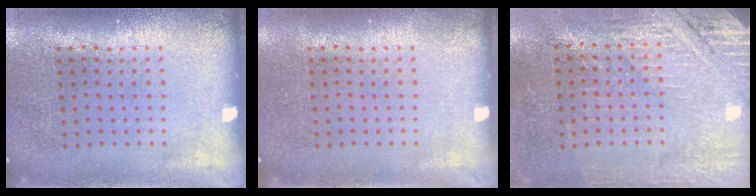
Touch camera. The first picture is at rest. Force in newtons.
{"total": 0.0}
{"total": 2.8, "press": 2.7, "slide": 0.9}